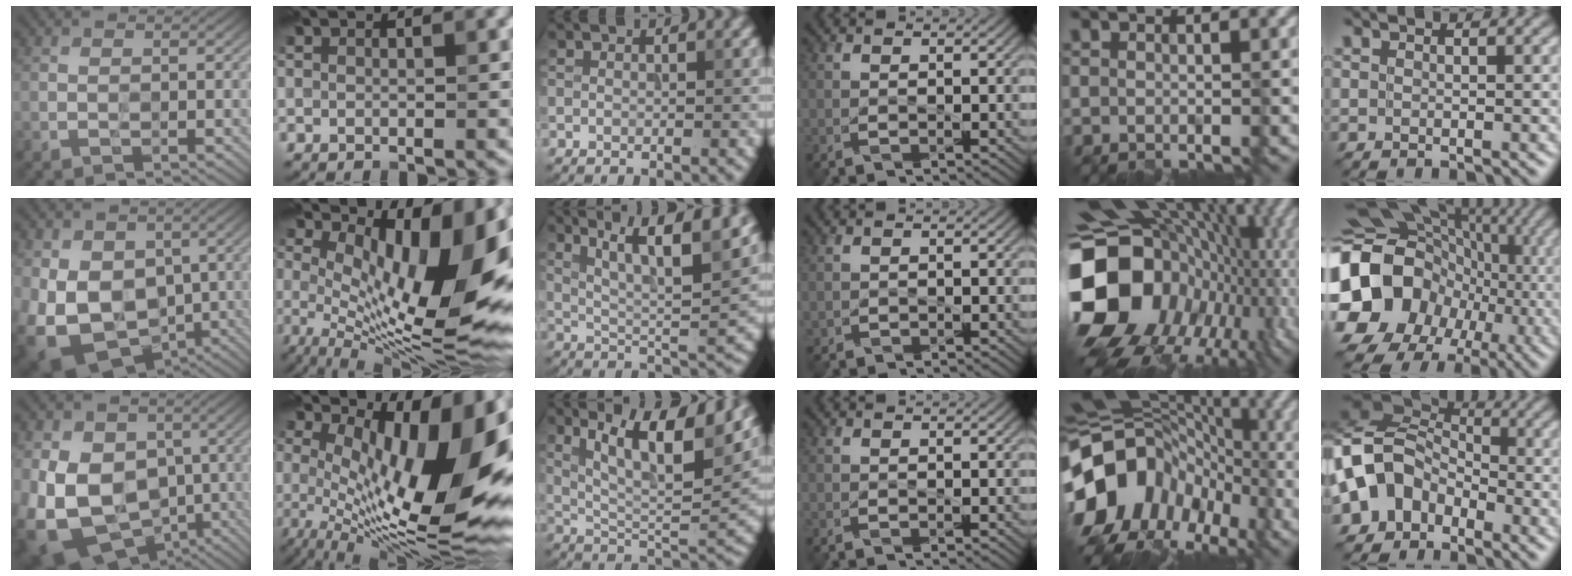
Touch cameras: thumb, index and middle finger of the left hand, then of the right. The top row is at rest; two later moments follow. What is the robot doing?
{"motion": "wipe", "object": "plastic plate"}